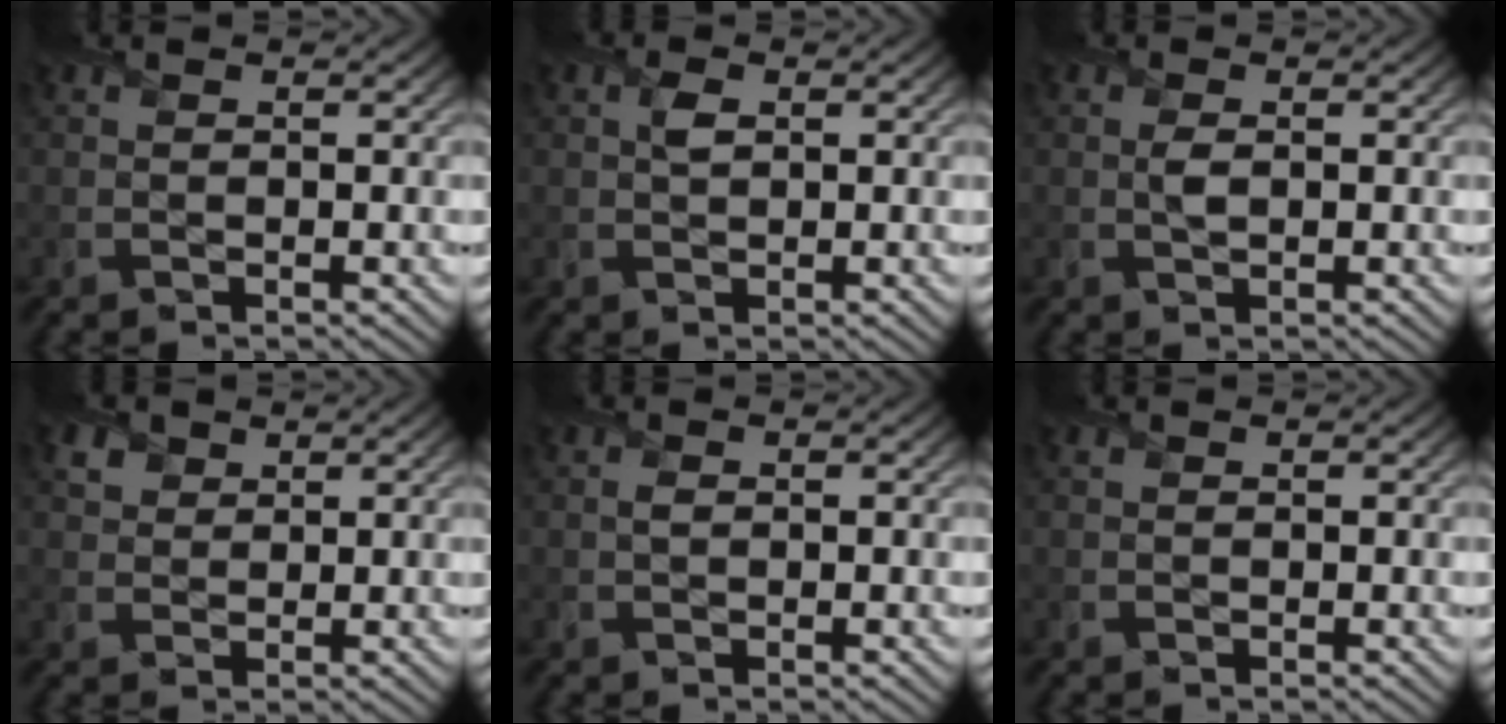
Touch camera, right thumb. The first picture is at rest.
{"total": 1.6, "force": [0.6, 0.8, 1.2], "torque": [-0.030, 0.005, 0.011]}
{"total": 1.3, "force": [0.1, 0.4, 1.2], "torque": [-0.032, 0.001, 0.000]}
{"total": 2.2, "force": [1.4, 1.5, 0.6], "torque": [-0.020, 0.005, 0.026]}
{"total": 0.6, "force": [0.0, 0.2, 0.5], "torque": [-0.013, 0.002, -0.002]}
{"total": 0.0}